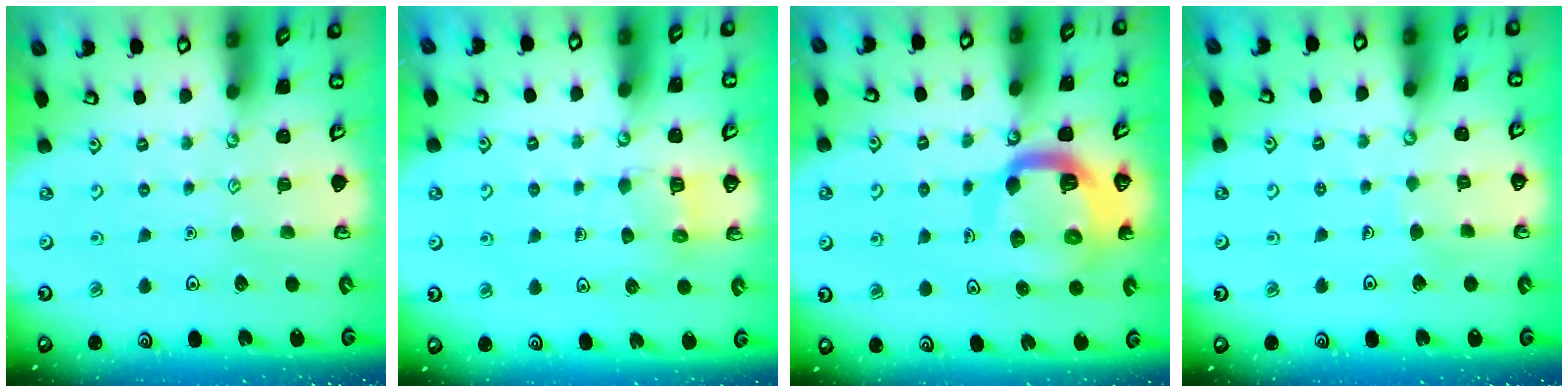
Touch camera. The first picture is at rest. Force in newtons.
{"total": 4.9, "press": 4.9, "slide": 0.4}
{"total": 12.3, "press": 12.3, "slide": 1.1}
{"total": 4.0, "press": 4.0, "slide": 0.2}